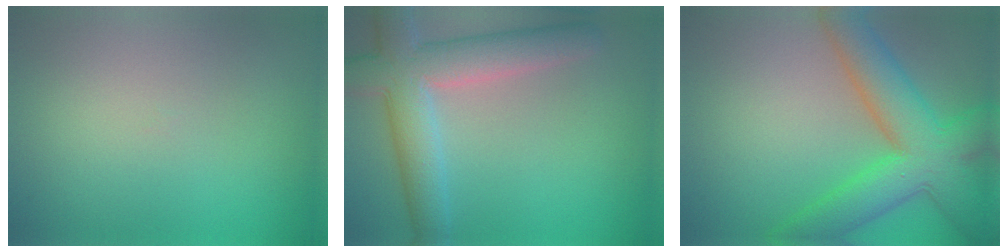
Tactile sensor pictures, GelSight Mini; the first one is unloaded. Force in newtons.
{"total": 6.9, "press": 6.9, "slide": 0.6}
{"total": 8.8, "press": 8.8, "slide": 0.4}